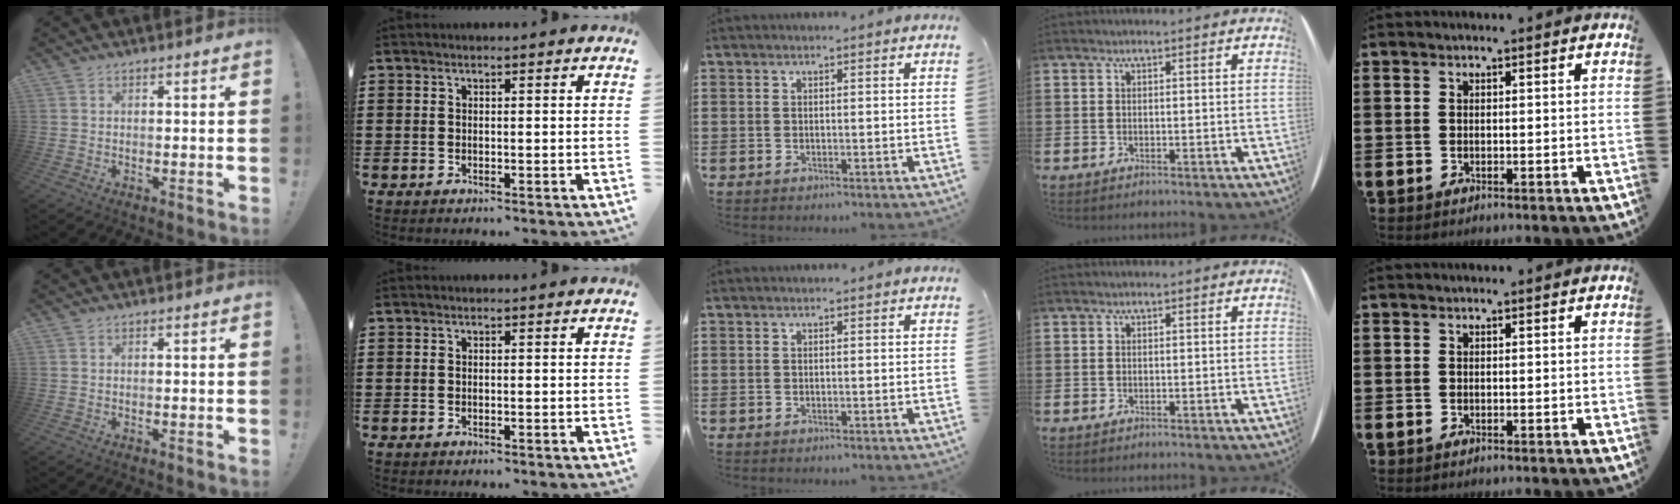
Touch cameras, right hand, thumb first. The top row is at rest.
{}